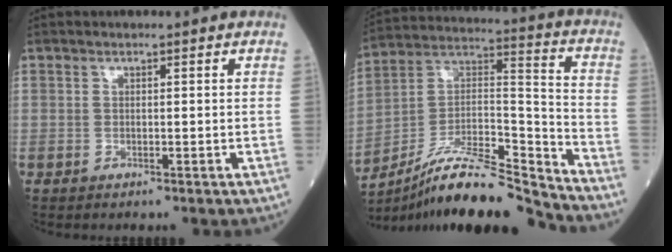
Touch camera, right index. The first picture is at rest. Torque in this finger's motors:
{"motor_torque": [0.86, -1.29, 0.47, 0.15]}